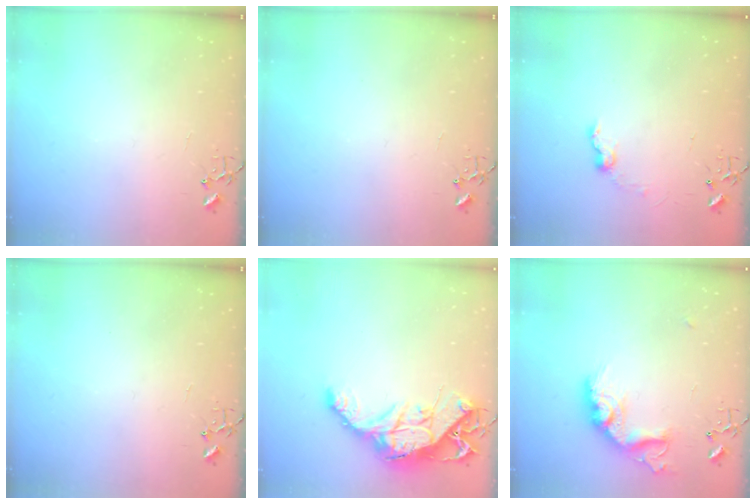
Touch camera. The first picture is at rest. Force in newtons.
{"total": 0.0}
{"total": 7.8, "press": 7.8, "slide": 0.8}
{"total": 0.0}
{"total": 16.1, "press": 16.0, "slide": 1.6}
{"total": 16.9, "press": 16.9, "slide": 1.2}